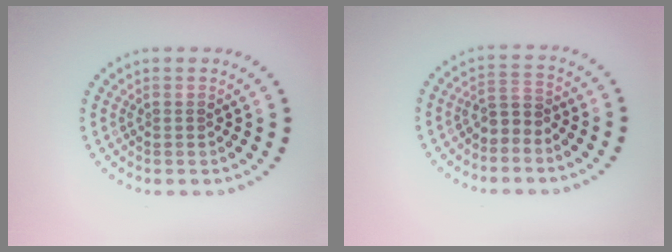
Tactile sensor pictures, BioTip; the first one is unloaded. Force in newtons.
{"total": 1.9, "press": 1.6, "slide": 1.1}